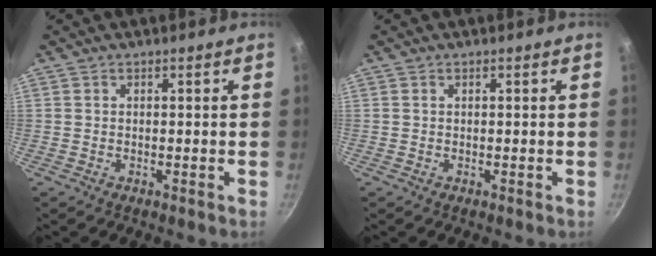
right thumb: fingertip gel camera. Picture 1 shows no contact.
{"total": 0.0}